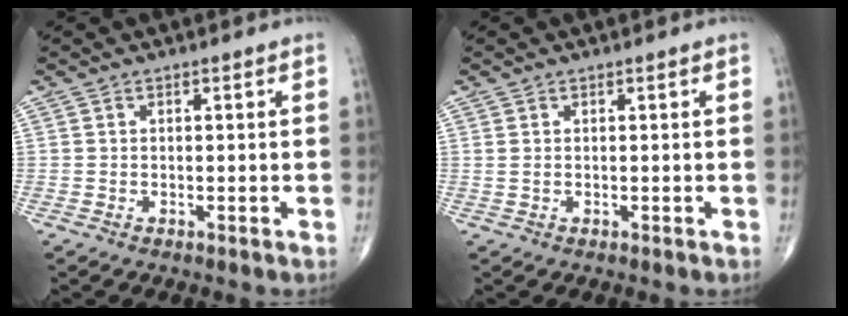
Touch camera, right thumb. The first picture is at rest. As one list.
[{"total": 0.7, "force": [0.2, 0.3, 0.6], "torque": [-0.021, 0.006, 0.008]}]